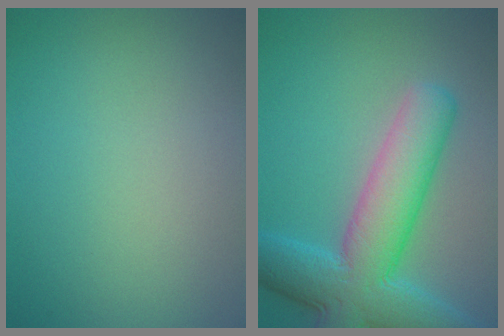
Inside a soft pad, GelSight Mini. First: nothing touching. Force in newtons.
{"total": 9.4, "press": 9.4, "slide": 0.4}